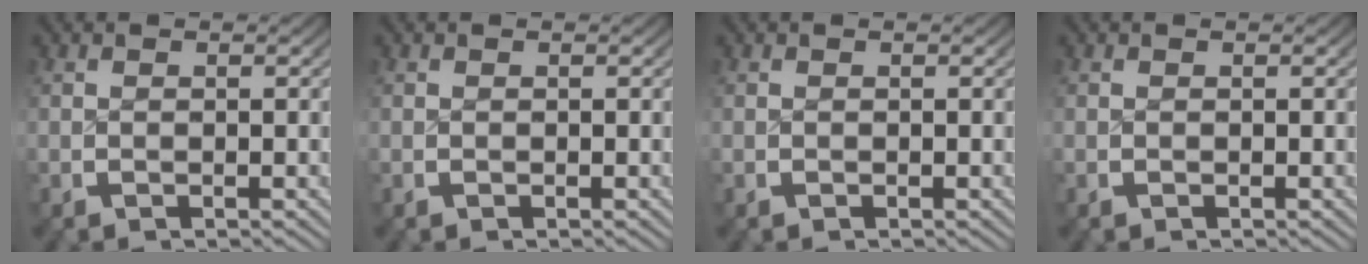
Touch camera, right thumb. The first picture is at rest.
{"total": 0.0}
{"total": 0.0}
{"total": 0.0}